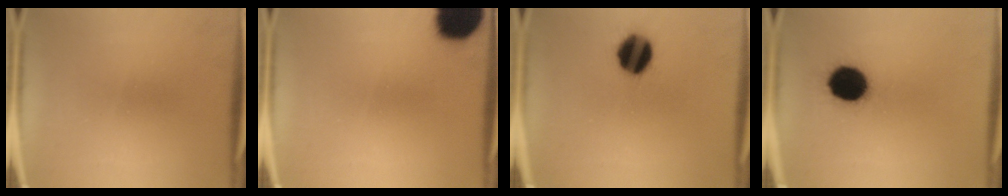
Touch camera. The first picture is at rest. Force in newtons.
{"total": 15.9}
{"total": 11.7}
{"total": 12.4}